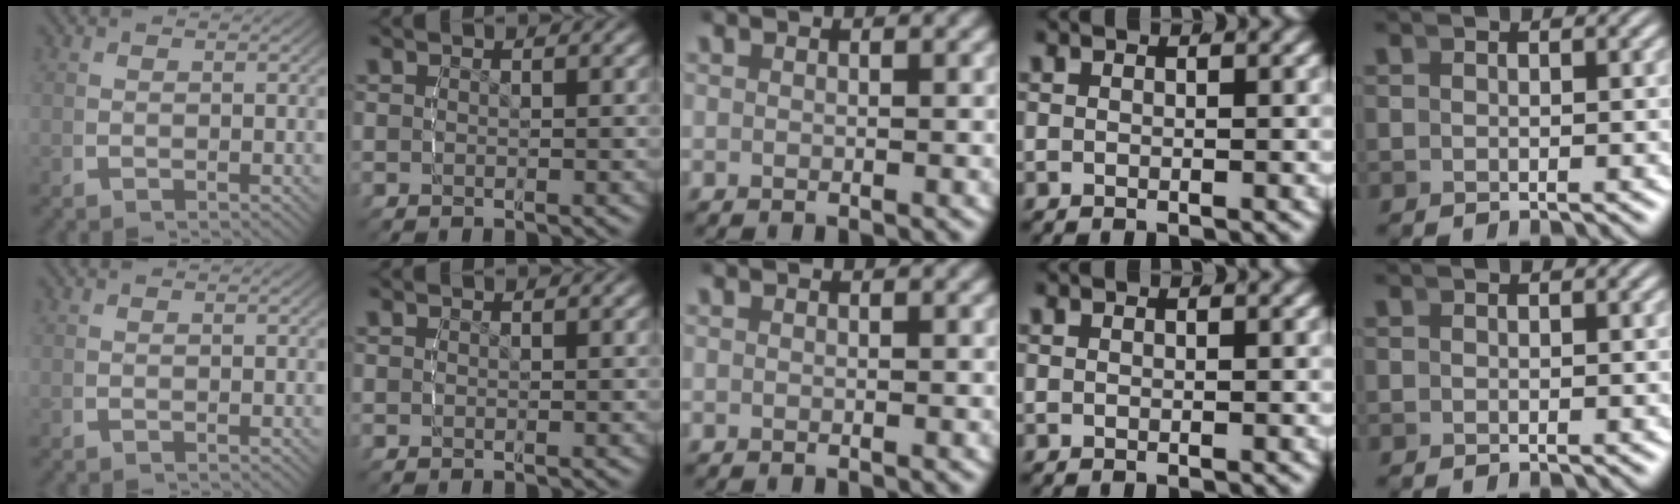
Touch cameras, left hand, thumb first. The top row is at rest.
{}